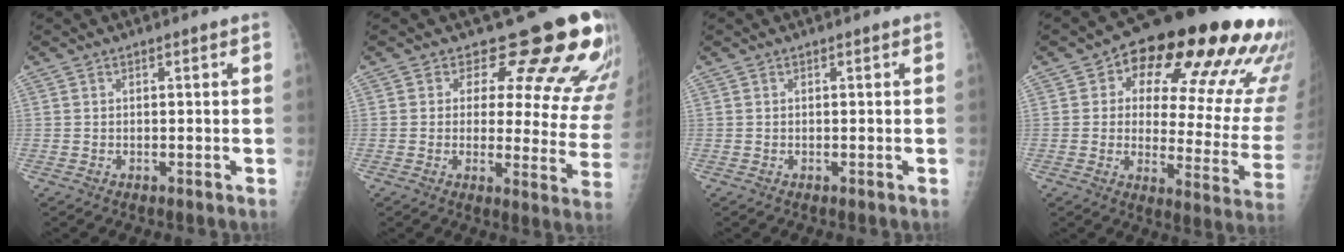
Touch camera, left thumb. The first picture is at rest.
{"total": 17.0, "force": [12.9, 7.0, 8.6], "torque": [-0.048, -0.087, 0.132]}
{"total": 0.0}
{"total": 26.1, "force": [12.6, 10.7, 20.1], "torque": [-0.223, -0.018, 0.167]}